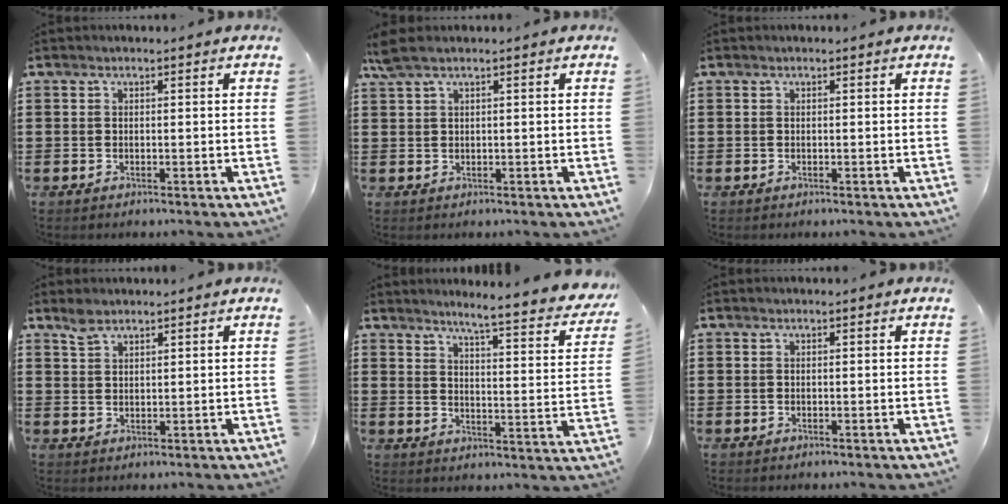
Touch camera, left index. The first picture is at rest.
{"total": 2.2, "force": [1.2, 0.3, 1.8], "torque": [-0.038, 0.000, 0.022]}
{"total": 0.0}
{"total": 2.4, "force": [2.0, 1.0, 0.9], "torque": [-0.023, 0.001, 0.038]}
{"total": 4.8, "force": [4.1, -1.1, 2.3], "torque": [-0.049, -0.048, 0.057]}
{"total": 0.0}